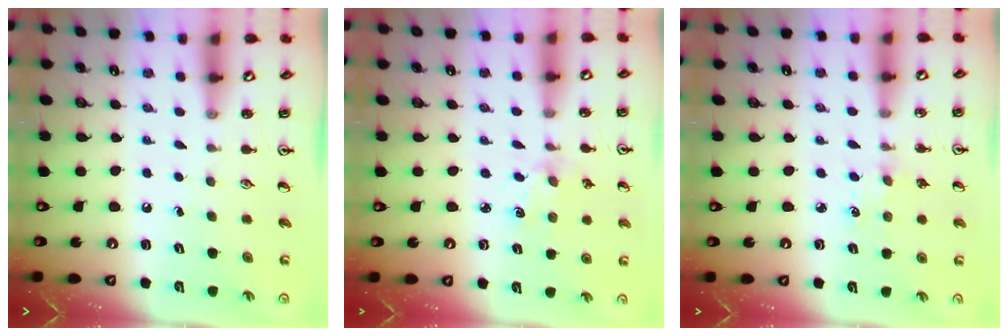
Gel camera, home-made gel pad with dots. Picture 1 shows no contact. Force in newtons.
{"total": 1.9, "press": 1.9, "slide": 0.3}
{"total": 3.1, "press": 3.1, "slide": 0.5}